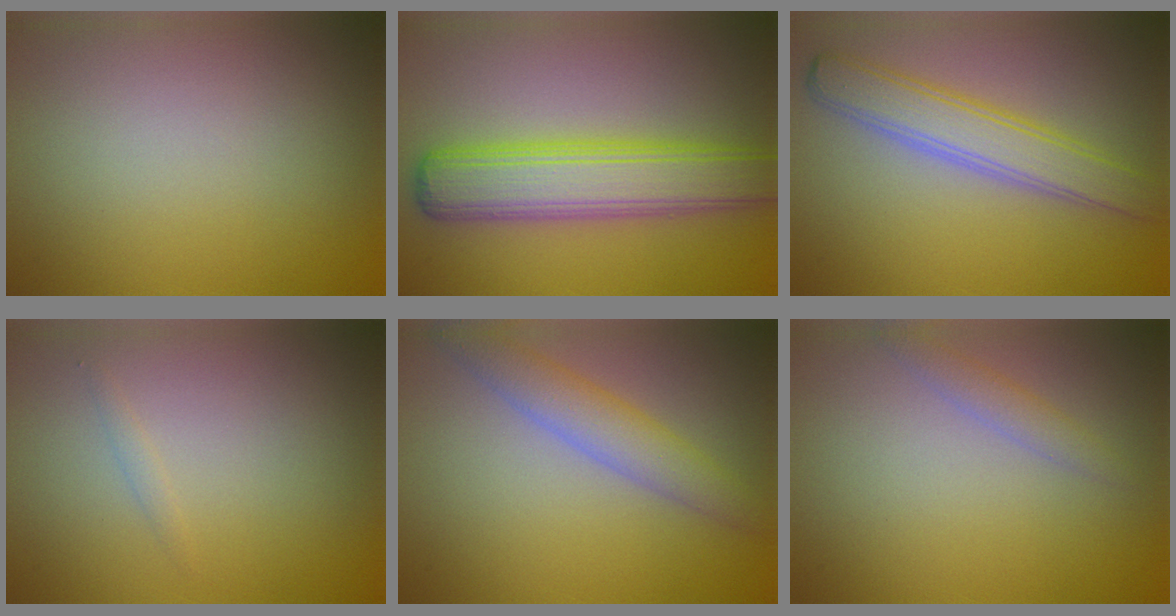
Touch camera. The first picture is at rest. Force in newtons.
{"total": 6.8, "press": 6.8, "slide": 0.2}
{"total": 4.4, "press": 4.4, "slide": 0.2}
{"total": 0.6, "press": 0.6, "slide": 0.0}
{"total": 4.3, "press": 4.3, "slide": 0.0}
{"total": 1.5, "press": 1.4, "slide": 0.0}